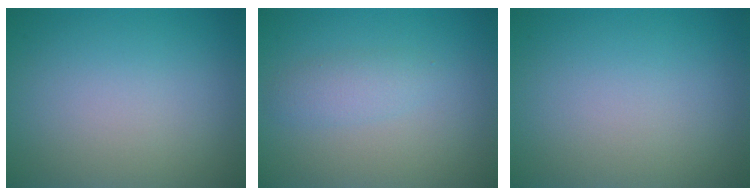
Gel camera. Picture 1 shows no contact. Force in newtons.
{"total": 1.8, "press": 1.8, "slide": 0.0}
{"total": 0.0}